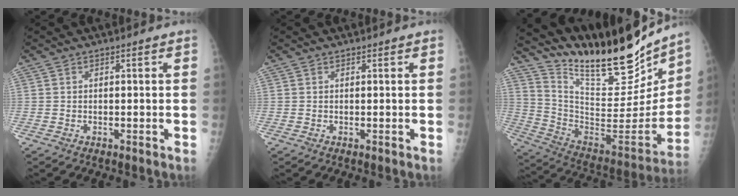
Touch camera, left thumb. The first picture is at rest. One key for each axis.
{"total": 0.0}
{"total": 27.9, "fx": 22.8, "fy": 7.3, "fz": 14.4, "tx": -0.205, "ty": -0.107, "tz": 0.359}